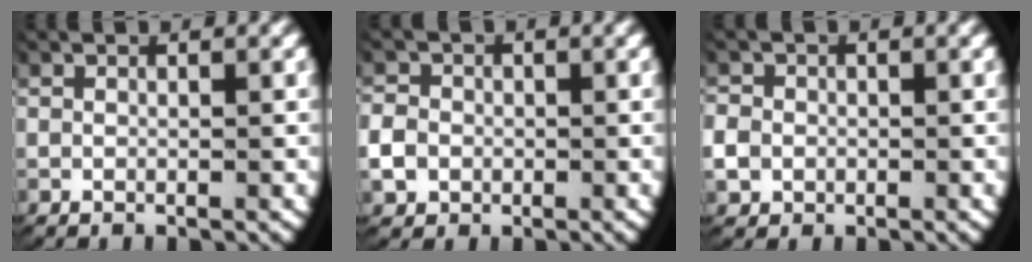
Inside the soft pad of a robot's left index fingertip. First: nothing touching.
{"total": 3.1, "force": [-0.7, 2.8, 1.0], "torque": [-0.036, -0.006, -0.012]}
{"total": 2.8, "force": [-0.5, 2.6, 0.9], "torque": [-0.036, -0.006, -0.009]}